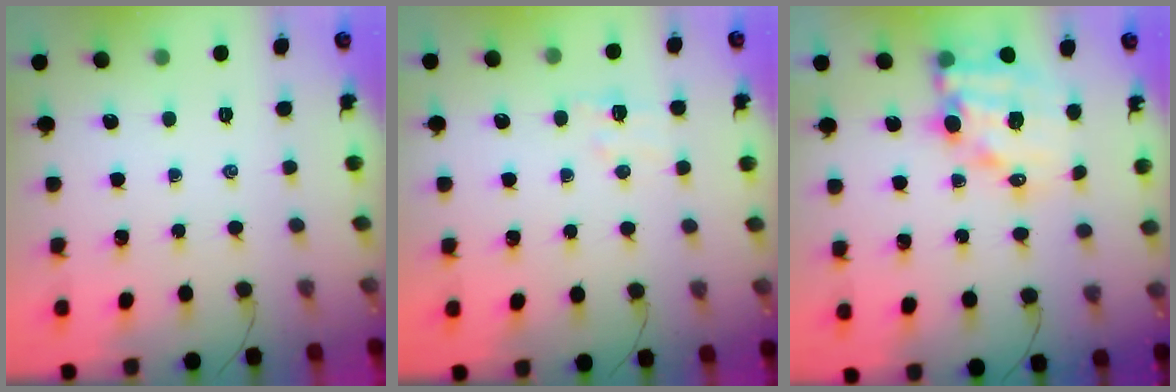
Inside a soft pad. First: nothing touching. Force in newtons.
{"total": 5.0, "press": 4.8, "slide": 1.0}
{"total": 13.3, "press": 12.8, "slide": 3.4}